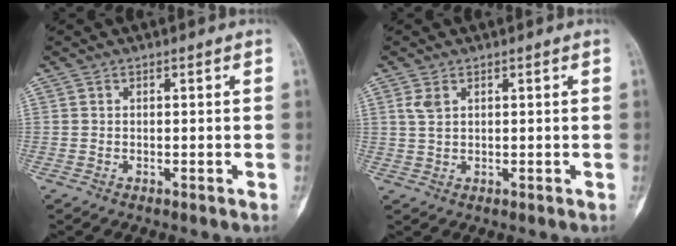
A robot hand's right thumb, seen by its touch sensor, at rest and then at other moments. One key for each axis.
{"total": 2.4, "fx": 1.1, "fy": 1.3, "fz": 1.7, "tx": -0.037, "ty": 0.004, "tz": 0.030}